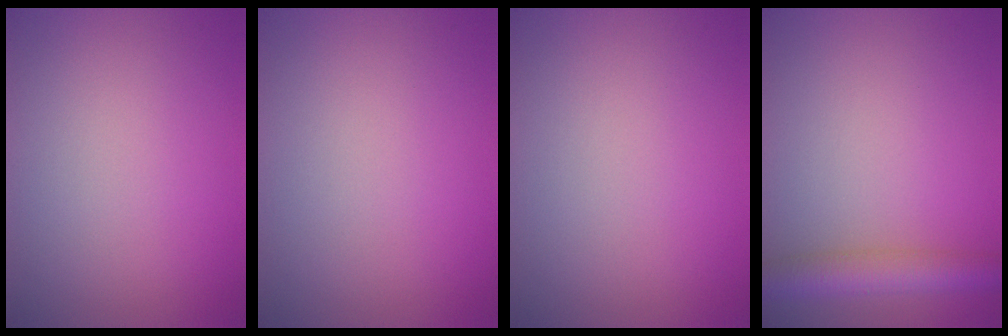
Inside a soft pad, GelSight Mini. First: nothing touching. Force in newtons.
{"total": 0.0}
{"total": 0.0}
{"total": 4.4, "press": 4.4, "slide": 0.1}